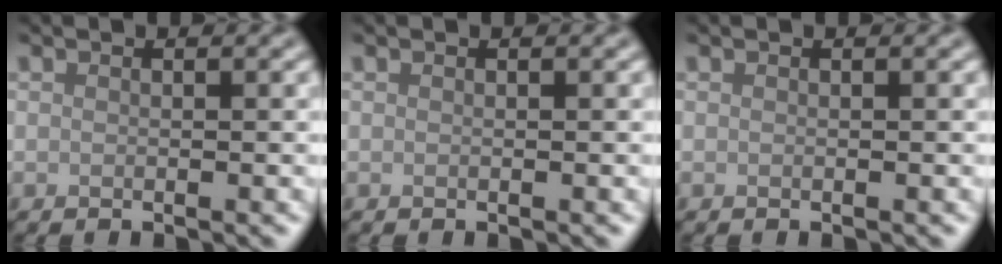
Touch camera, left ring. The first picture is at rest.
{"total": 0.0}
{"total": 0.0}